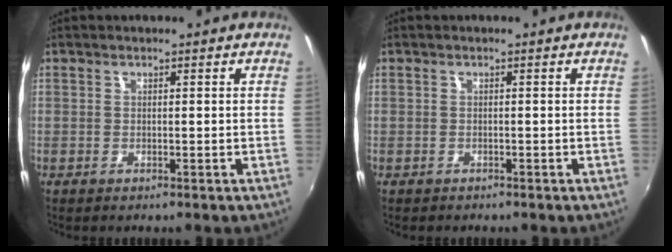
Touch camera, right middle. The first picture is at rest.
{"total": 0.9, "force": [-0.6, 0.6, -0.1], "torque": [-0.002, 0.000, -0.009]}